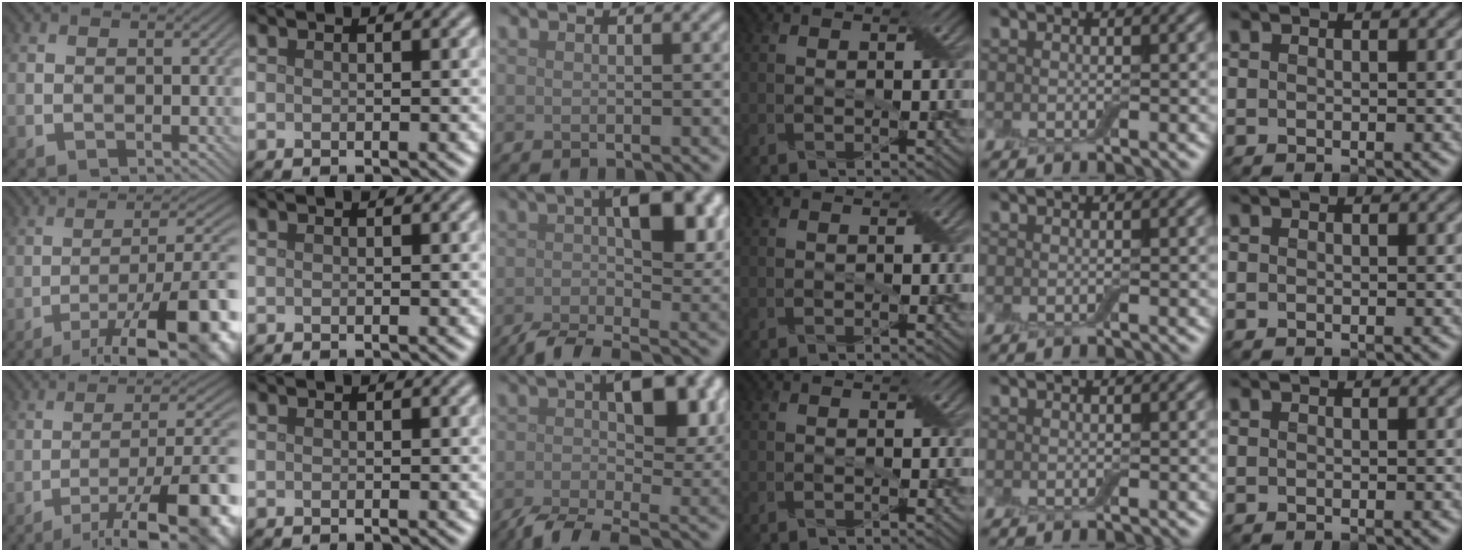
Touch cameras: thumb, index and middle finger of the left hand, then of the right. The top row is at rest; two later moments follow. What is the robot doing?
{"motion": "close", "object": "airpods case & airpods"}